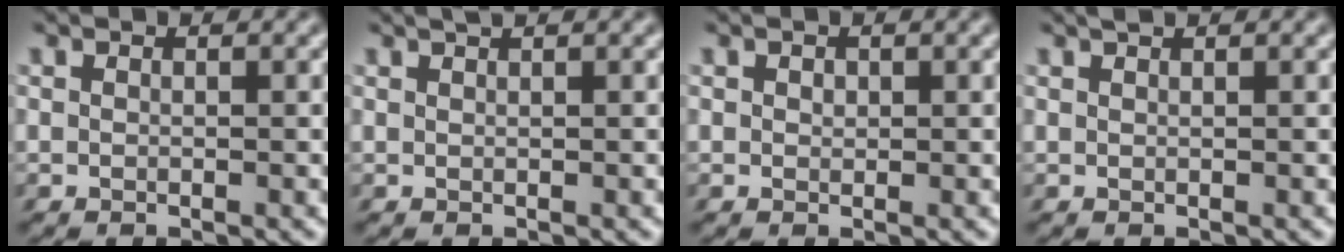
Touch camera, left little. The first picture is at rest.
{"total": 1.6, "force": [1.3, 0.4, 0.9], "torque": [-0.004, 0.012, 0.010]}
{"total": 0.8, "force": [0.0, 0.6, 0.4], "torque": [-0.010, 0.000, 0.002]}
{"total": 1.1, "force": [0.9, 0.1, 0.5], "torque": [0.000, 0.005, 0.012]}